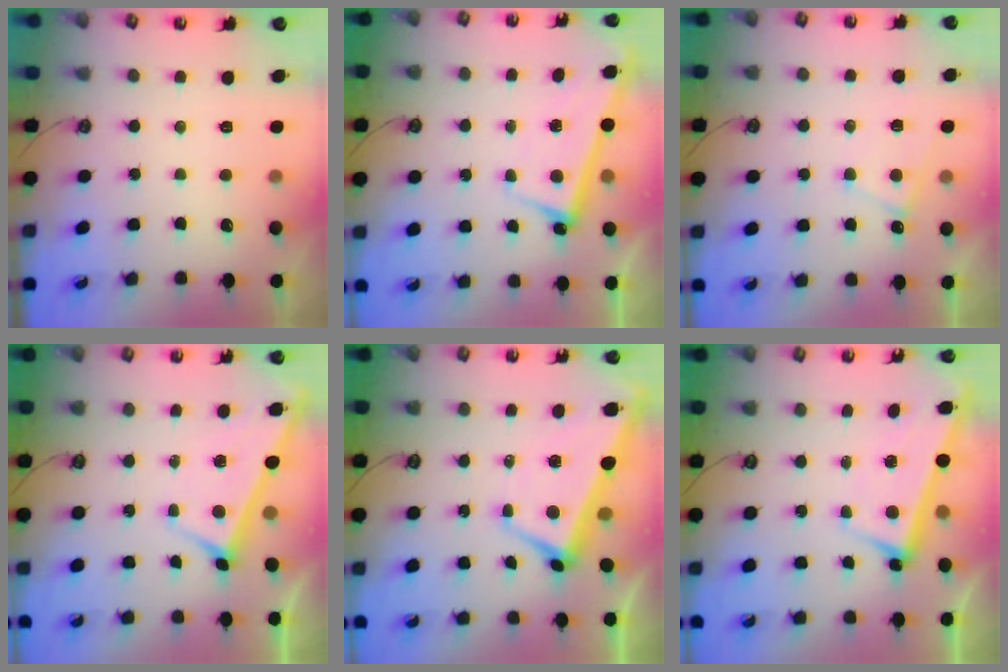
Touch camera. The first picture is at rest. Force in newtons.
{"total": 2.6, "press": 2.4, "slide": 0.9}
{"total": 2.6, "press": 2.5, "slide": 0.3}
{"total": 2.9, "press": 2.9, "slide": 0.3}
{"total": 1.1, "press": 0.4, "slide": 1.0}
{"total": 3.5, "press": 3.4, "slide": 0.9}